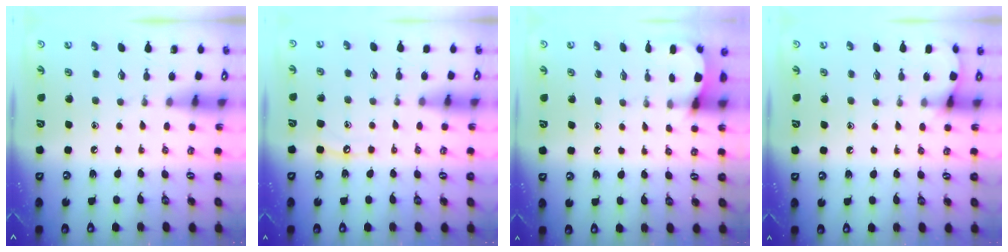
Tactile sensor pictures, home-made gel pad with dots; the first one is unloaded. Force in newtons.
{"total": 4.9, "press": 4.9, "slide": 0.5}
{"total": 2.6, "press": 2.6, "slide": 0.3}
{"total": 4.6, "press": 4.6, "slide": 0.6}